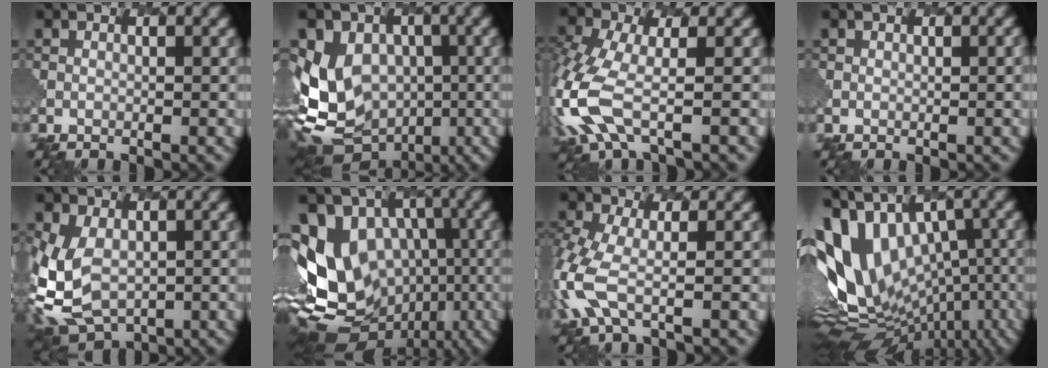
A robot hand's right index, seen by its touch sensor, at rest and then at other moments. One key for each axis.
{"total": 11.9, "fx": -3.4, "fy": 9.8, "fz": 5.8, "tx": -0.112, "ty": -0.001, "tz": -0.037}
{"total": 6.3, "fx": -2.7, "fy": 2.2, "fz": 5.2, "tx": -0.155, "ty": -0.005, "tz": -0.060}
{"total": 0.9, "fx": 0.2, "fy": 0.3, "fz": 0.8, "tx": -0.002, "ty": 0.003, "tz": 0.008}
{"total": 7.6, "fx": -2.2, "fy": 5.3, "fz": 5.0, "tx": -0.121, "ty": -0.019, "tz": -0.033}
{"total": 12.5, "fx": -2.6, "fy": 10.0, "fz": 7.1, "tx": -0.147, "ty": 0.005, "tz": -0.024}
{"total": 4.7, "fx": -2.0, "fy": 1.5, "fz": 3.9, "tx": -0.116, "ty": -0.007, "tz": -0.048}
{"total": 14.1, "fx": 1.0, "fy": 8.6, "fz": 11.1, "tx": -0.208, "ty": 0.009, "tz": 0.053}